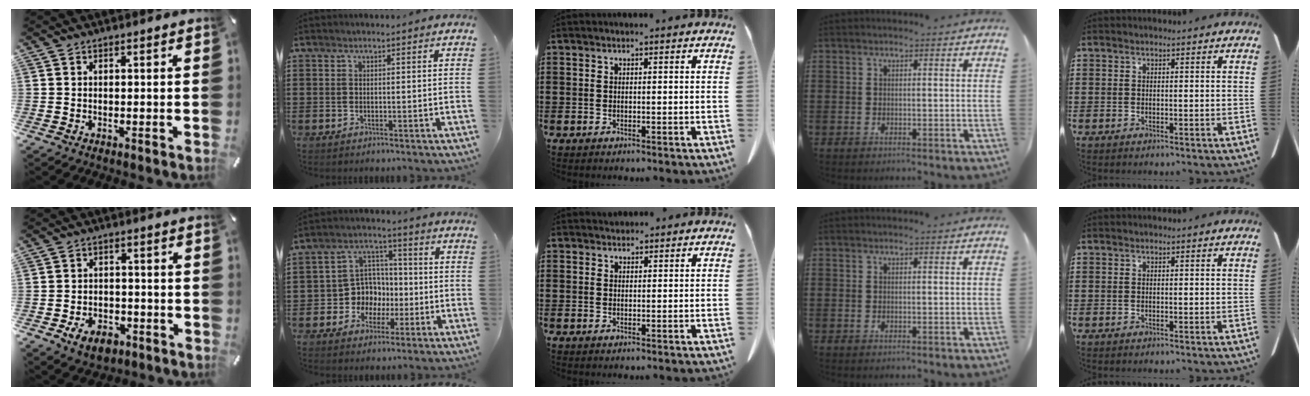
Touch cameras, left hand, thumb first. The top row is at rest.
{"thumb": {"total": 6.3, "force": [-3.4, 4.4, 3.0], "torque": [-0.055, 0.020, -0.059]}, "index": {"total": 7.4, "force": [-1.2, 7.0, 2.0], "torque": [-0.068, 0.011, -0.019]}, "middle": {"total": 1.2, "force": [1.1, 0.5, 0.0], "torque": [-0.003, 0.001, 0.023]}}